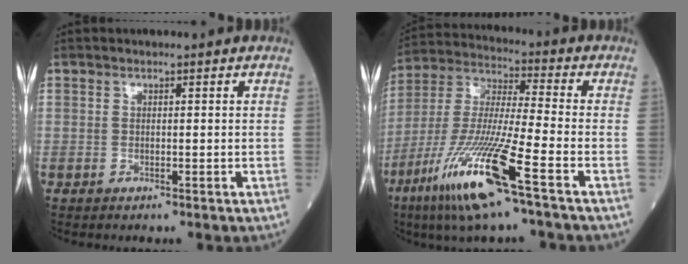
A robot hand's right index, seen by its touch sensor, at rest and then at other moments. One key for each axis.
{"total": 16.3, "fx": -8.5, "fy": -0.1, "fz": 13.9, "tx": -0.302, "ty": -0.037, "tz": -0.165}